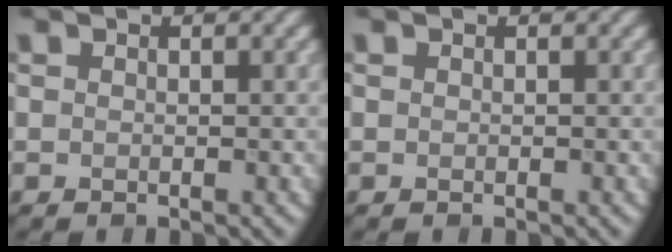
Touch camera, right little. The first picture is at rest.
{"total": 0.0}